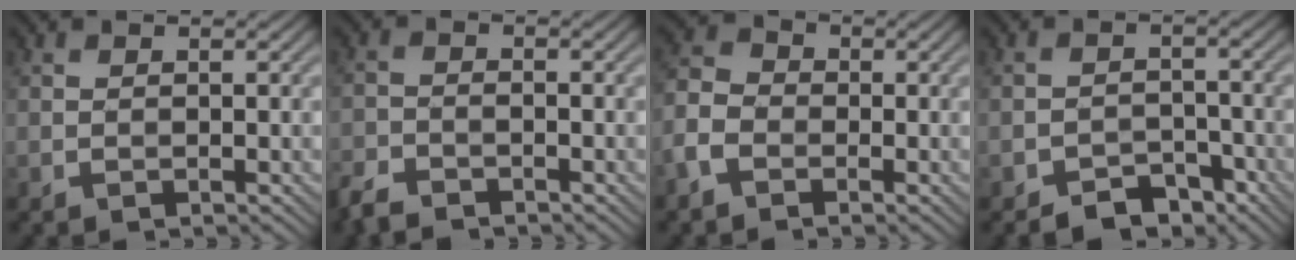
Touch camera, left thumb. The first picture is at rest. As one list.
[{"total": 3.7, "force": [-3.2, 1.2, 1.3], "torque": [-0.029, -0.009, -0.072]}, {"total": 4.7, "force": [-2.5, 3.2, 2.4], "torque": [-0.070, 0.004, -0.065]}, {"total": 4.6, "force": [-3.7, 2.2, 1.5], "torque": [-0.017, 0.005, -0.062]}]